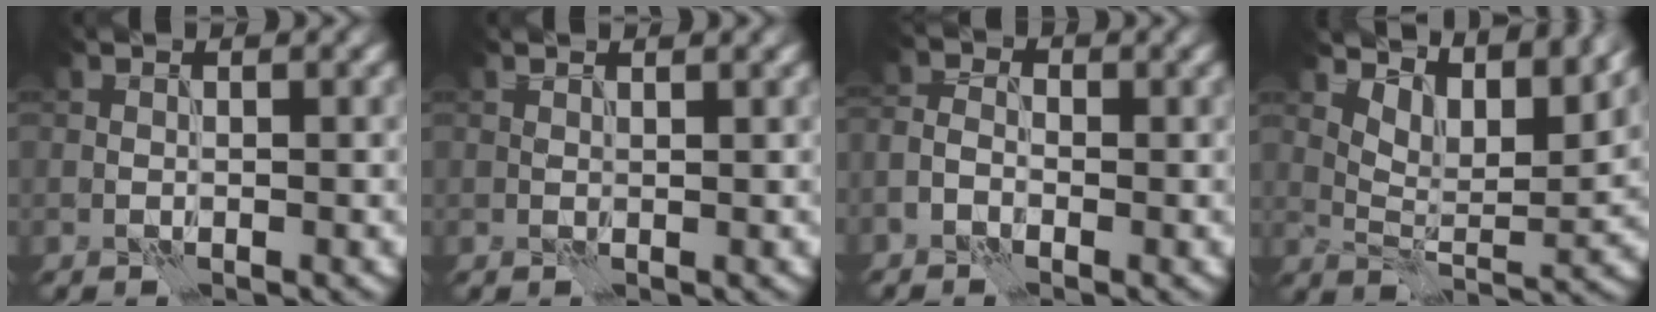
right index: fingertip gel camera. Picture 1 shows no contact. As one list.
[{"total": 0.8, "force": [0.6, 0.3, 0.4], "torque": [-0.004, 0.000, 0.006]}, {"total": 2.3, "force": [-1.2, 1.7, 1.0], "torque": [-0.014, 0.001, -0.026]}, {"total": 7.7, "force": [5.7, 3.0, 4.2], "torque": [-0.077, -0.006, 0.093]}]